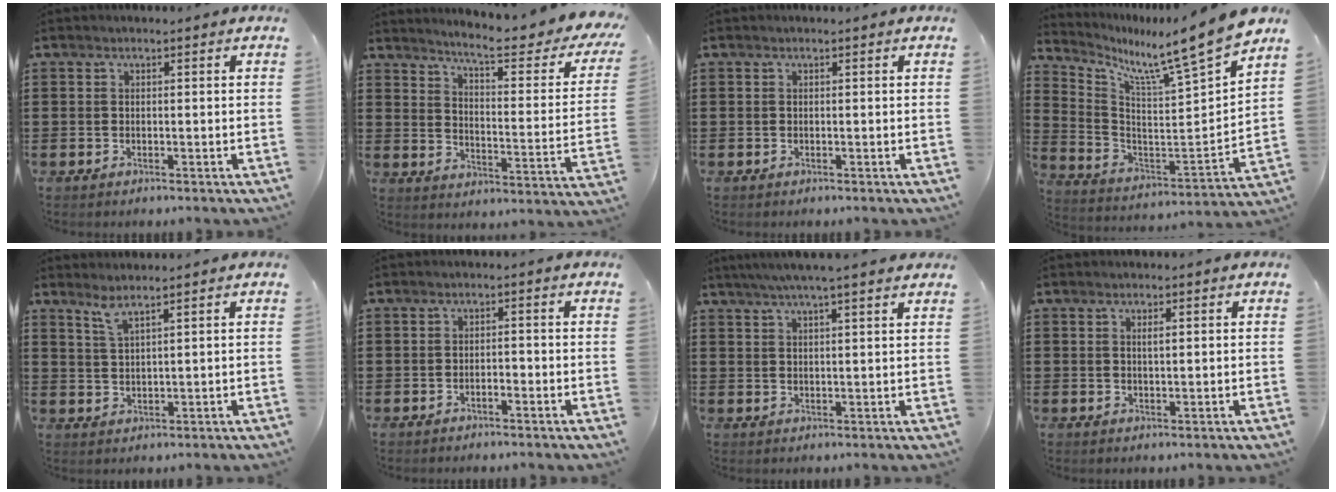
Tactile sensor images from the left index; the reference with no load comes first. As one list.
[{"total": 6.8, "force": [5.6, 0.0, 4.0], "torque": [-0.085, -0.048, 0.083]}, {"total": 0.0}, {"total": 9.9, "force": [8.9, -1.0, 4.2], "torque": [-0.097, -0.089, 0.130]}, {"total": 2.8, "force": [2.2, 0.1, 1.8], "torque": [-0.041, 0.001, 0.040]}, {"total": 1.0, "force": [-0.9, 0.3, 0.4], "torque": [-0.012, 0.000, -0.019]}, {"total": 4.3, "force": [3.5, -0.4, 2.4], "torque": [-0.056, -0.004, 0.063]}, {"total": 1.4, "force": [0.4, 0.3, 1.3], "torque": [-0.026, 0.002, 0.006]}]